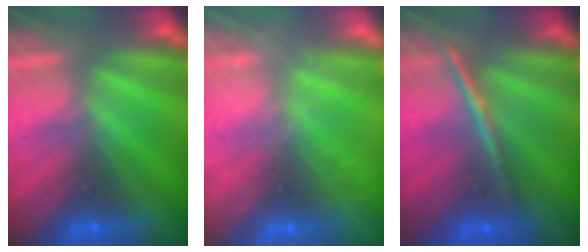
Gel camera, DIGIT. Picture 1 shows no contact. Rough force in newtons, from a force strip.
{"total": 2.3}
{"total": 1.9}